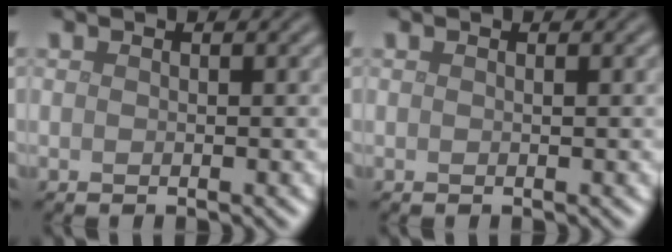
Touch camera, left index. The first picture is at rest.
{"total": 0.0}